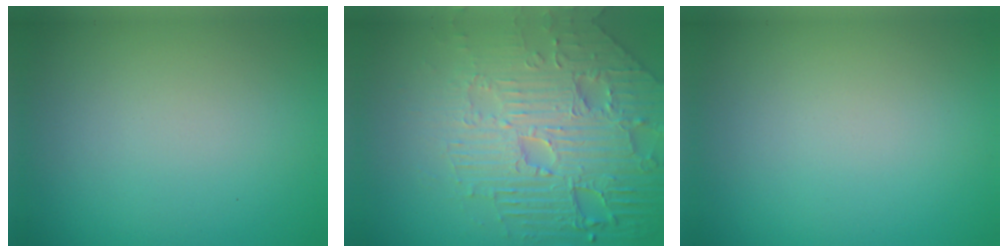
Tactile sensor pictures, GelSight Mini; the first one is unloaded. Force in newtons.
{"total": 8.7, "press": 6.2, "slide": 6.1}
{"total": 0.0}